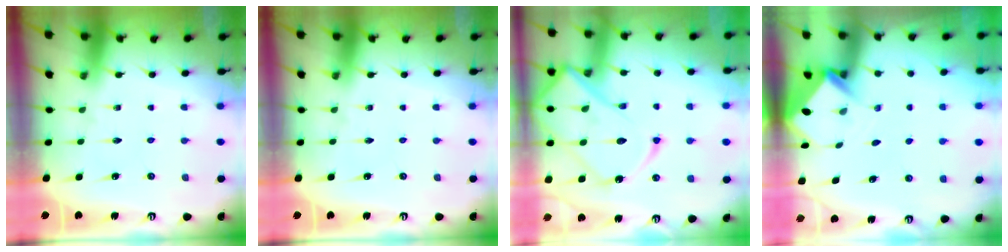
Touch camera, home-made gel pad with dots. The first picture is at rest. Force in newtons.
{"total": 0.0}
{"total": 19.5, "press": 19.4, "slide": 1.8}
{"total": 3.6, "press": 3.6, "slide": 0.3}